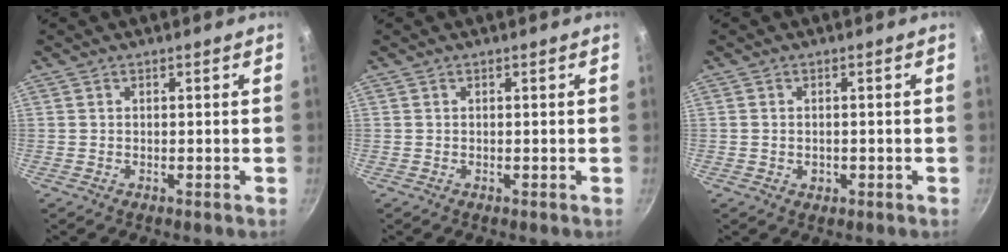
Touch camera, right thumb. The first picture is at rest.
{"total": 0.0}
{"total": 1.6, "force": [-0.4, 1.2, 1.0], "torque": [-0.014, 0.001, -0.005]}